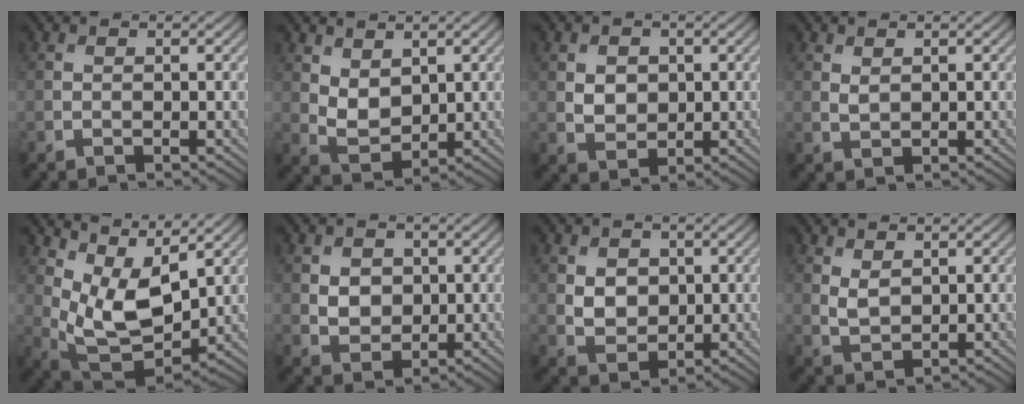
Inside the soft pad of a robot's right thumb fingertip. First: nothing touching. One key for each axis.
{"total": 4.3, "fx": 1.8, "fy": 2.8, "fz": 2.8, "tx": -0.069, "ty": -0.011, "tz": 0.040}
{"total": 3.2, "fx": 0.5, "fy": 2.6, "fz": 1.8, "tx": -0.044, "ty": -0.003, "tz": 0.005}
{"total": 1.1, "fx": 0.7, "fy": 0.5, "fz": 0.6, "tx": -0.021, "ty": -0.003, "tz": 0.018}
{"total": 9.0, "fx": 4.2, "fy": 4.0, "fz": 6.8, "tx": -0.158, "ty": -0.006, "tz": 0.084}
{"total": 3.6, "fx": 0.6, "fy": 3.0, "fz": 2.0, "tx": -0.049, "ty": -0.003, "tz": 0.006}
{"total": 4.0, "fx": 0.7, "fy": 3.2, "fz": 2.3, "tx": -0.057, "ty": -0.003, "tz": 0.010}
{"total": 2.2, "fx": 1.2, "fy": 1.2, "fz": 1.4, "tx": -0.039, "ty": -0.006, "tz": 0.029}